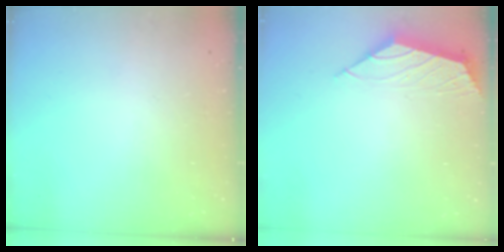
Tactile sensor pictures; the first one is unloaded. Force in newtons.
{"total": 2.2, "press": 2.2, "slide": 0.5}